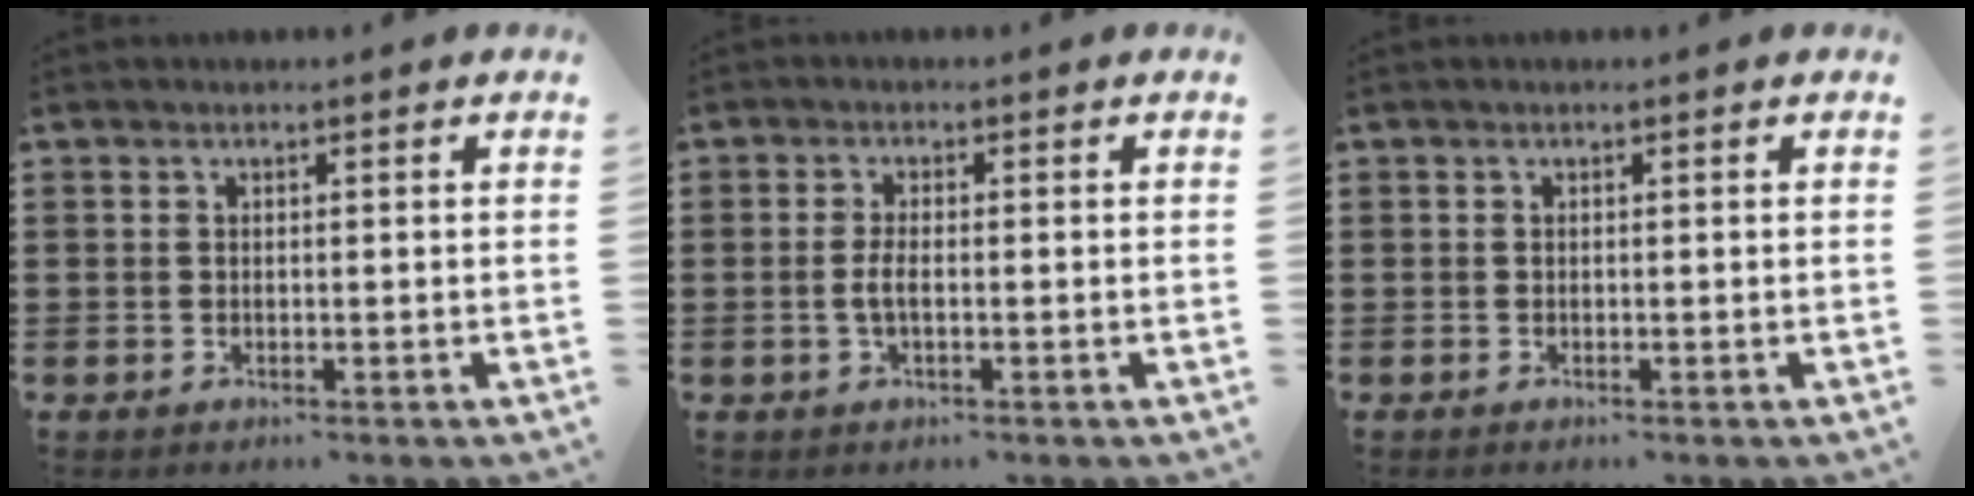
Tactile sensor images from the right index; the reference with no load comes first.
{"total": 2.3, "force": [-0.4, 0.6, 2.2], "torque": [-0.055, -0.005, -0.013]}
{"total": 0.0}